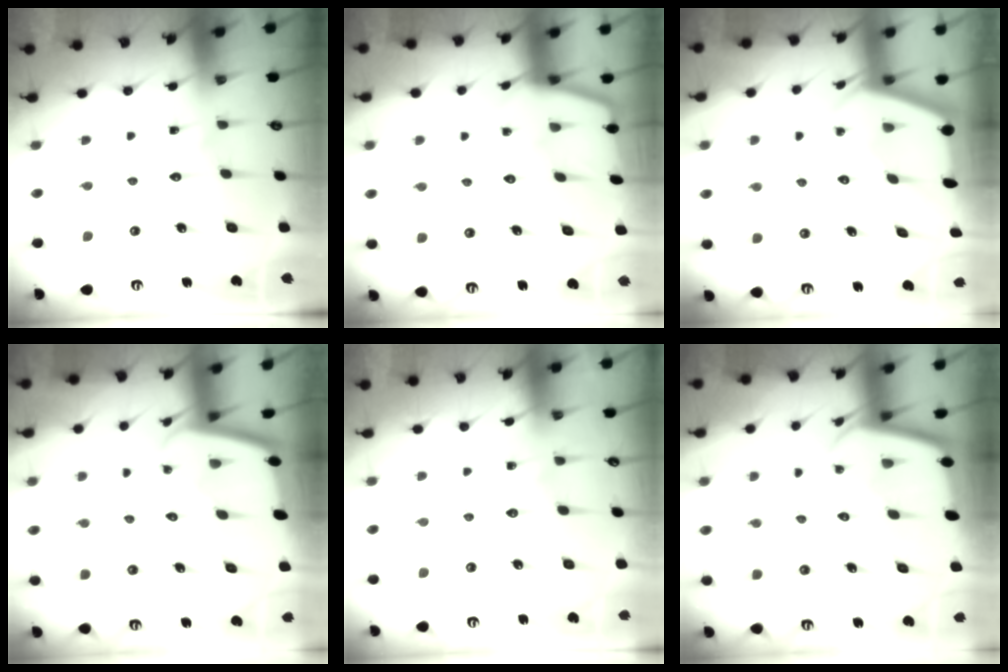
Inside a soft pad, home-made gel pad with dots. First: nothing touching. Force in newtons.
{"total": 2.7, "press": 2.7, "slide": 0.3}
{"total": 2.4, "press": 2.4, "slide": 0.3}
{"total": 1.9, "press": 1.9, "slide": 0.1}
{"total": 5.1, "press": 5.1, "slide": 0.4}
{"total": 2.3, "press": 2.3, "slide": 0.1}